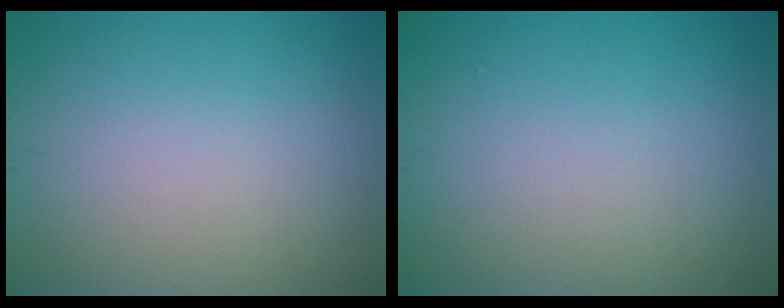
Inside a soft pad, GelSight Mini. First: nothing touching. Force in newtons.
{"total": 0.0}